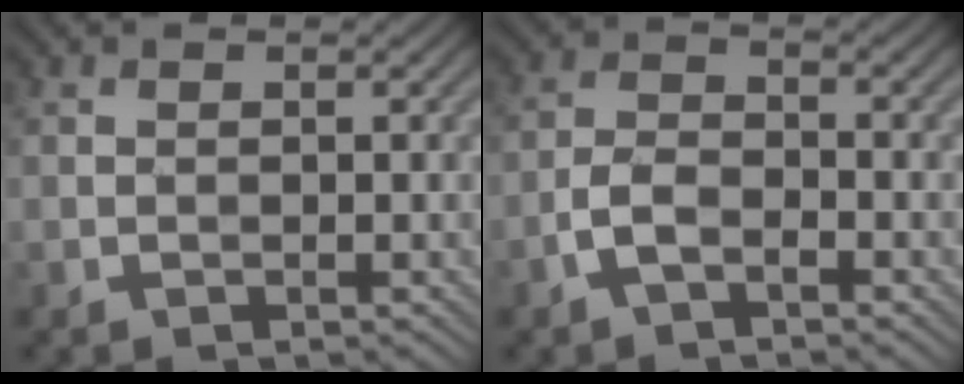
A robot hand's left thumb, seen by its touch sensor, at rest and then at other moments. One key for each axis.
{"total": 3.4, "fx": -2.0, "fy": 1.6, "fz": 2.3, "tx": -0.048, "ty": 0.005, "tz": -0.048}